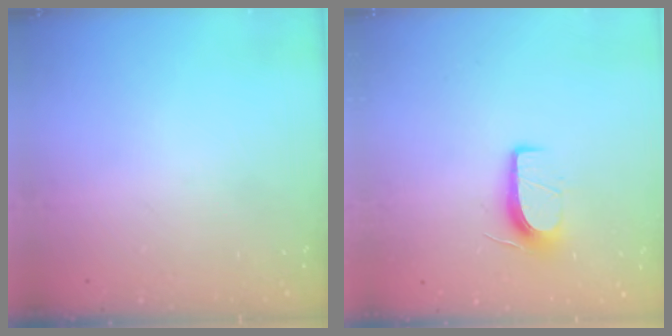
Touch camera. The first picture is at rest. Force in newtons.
{"total": 8.0, "press": 7.9, "slide": 1.0}